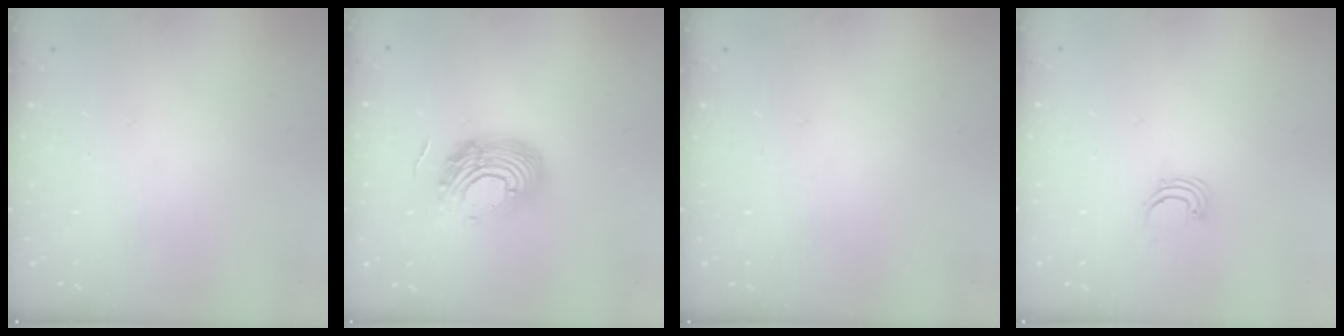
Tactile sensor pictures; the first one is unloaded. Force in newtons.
{"total": 15.8, "press": 15.8, "slide": 1.1}
{"total": 0.0}
{"total": 1.9, "press": 1.9, "slide": 0.1}